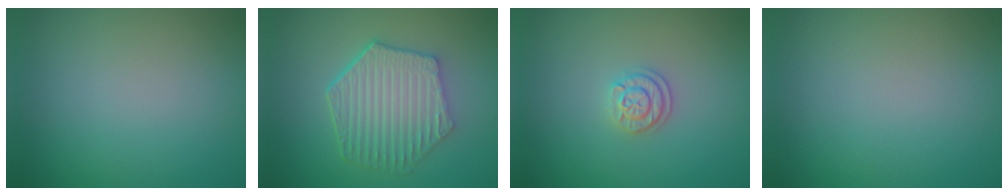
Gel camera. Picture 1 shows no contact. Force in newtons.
{"total": 6.0, "press": 4.7, "slide": 3.8}
{"total": 2.0, "press": 1.9, "slide": 0.8}
{"total": 0.0}